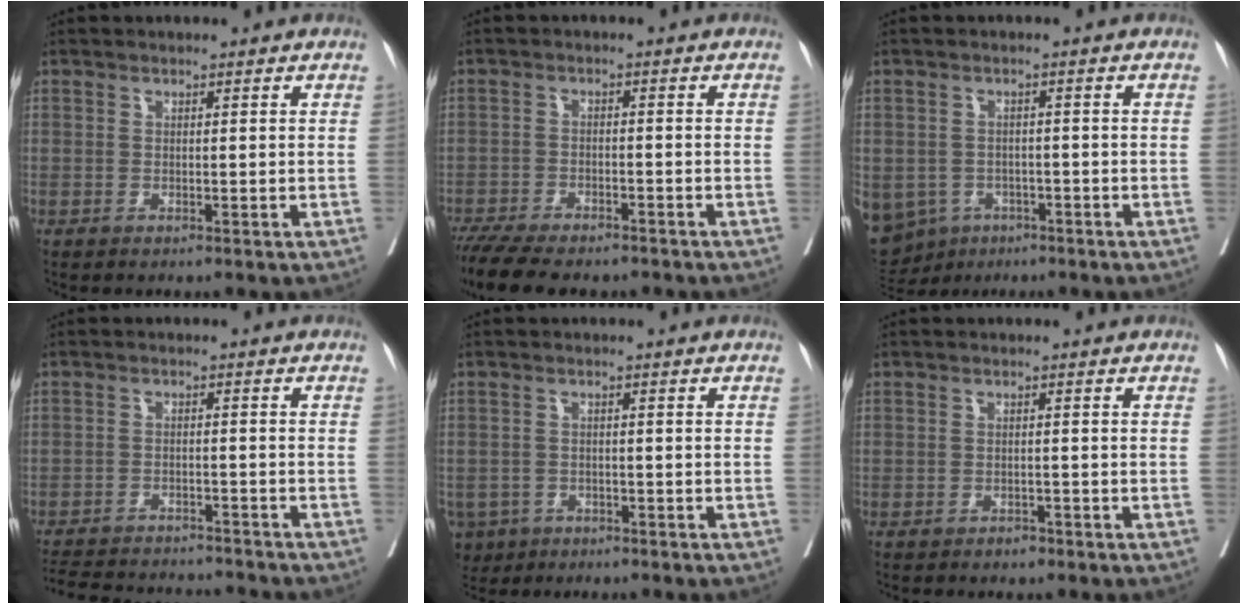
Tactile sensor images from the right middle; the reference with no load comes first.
{"total": 12.0, "force": [-10.1, 3.3, 5.6], "torque": [-0.094, -0.007, -0.151]}
{"total": 14.2, "force": [-6.8, 11.6, 4.8], "torque": [-0.152, -0.002, -0.085]}
{"total": 14.2, "force": [-13.5, 2.1, 4.0], "torque": [-0.079, -0.001, -0.187]}
{"total": 5.4, "force": [-3.4, 4.1, 1.0], "torque": [-0.022, 0.003, -0.052]}
{"total": 1.1, "force": [-0.9, 0.6, 0.3], "torque": [-0.007, 0.002, -0.013]}